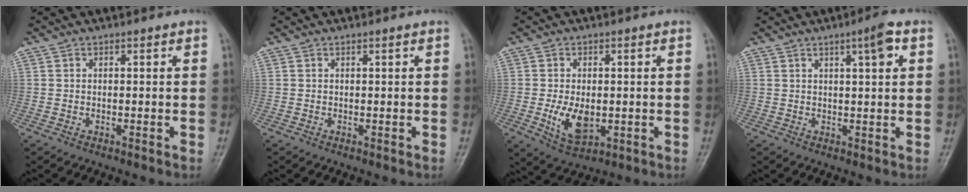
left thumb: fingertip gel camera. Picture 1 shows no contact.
{"total": 0.0}
{"total": 6.9, "force": [-1.0, 4.1, 5.5], "torque": [-0.094, -0.012, -0.008]}
{"total": 4.2, "force": [1.9, 0.6, 3.7], "torque": [-0.057, -0.002, 0.029]}